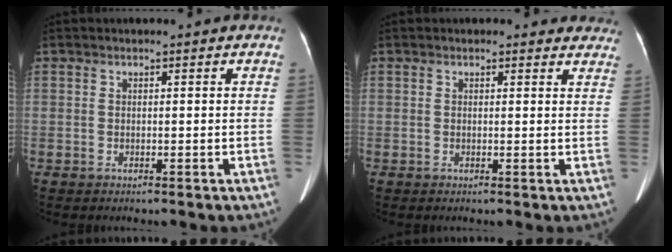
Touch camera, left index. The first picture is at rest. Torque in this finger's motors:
{"motor_torque": [0.10, -1.43, 0.07, 0.00]}